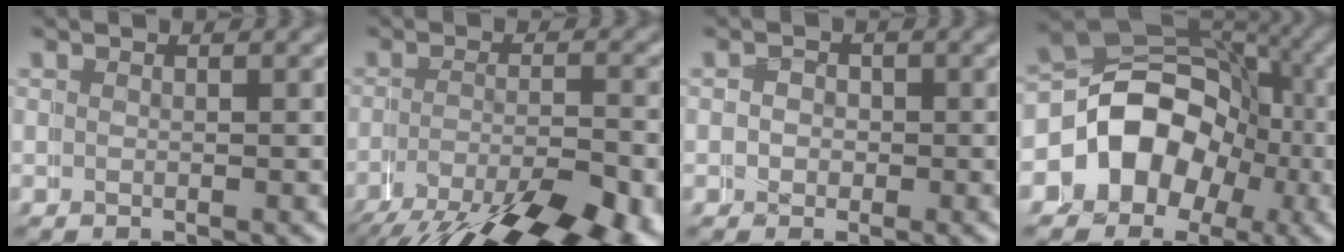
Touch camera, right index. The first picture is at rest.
{"total": 9.7, "force": [-4.9, 4.0, 7.3], "torque": [-0.118, -0.037, -0.061]}
{"total": 1.5, "force": [-0.2, 0.8, -1.2], "torque": [0.016, -0.011, -0.007]}
{"total": 14.0, "force": [-0.2, 12.3, 6.7], "torque": [-0.143, -0.017, -0.013]}